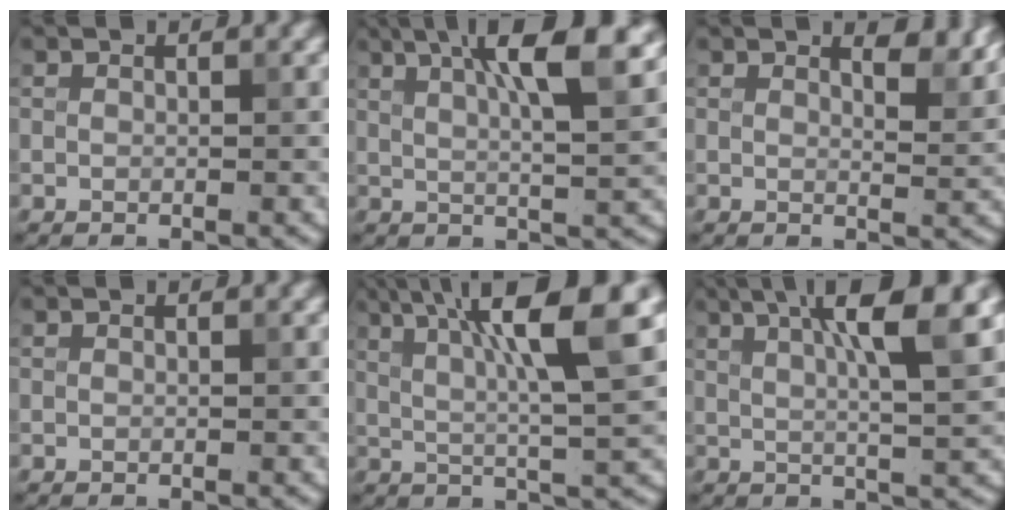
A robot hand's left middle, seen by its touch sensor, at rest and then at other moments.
{"total": 9.1, "force": [3.9, 2.2, 7.8], "torque": [-0.093, 0.024, 0.049]}
{"total": 3.4, "force": [2.5, 0.9, 2.1], "torque": [-0.027, 0.000, 0.035]}
{"total": 0.0}
{"total": 9.9, "force": [3.8, 1.5, 9.0], "torque": [-0.137, 0.012, 0.064]}
{"total": 7.8, "force": [2.9, 1.4, 7.1], "torque": [-0.094, 0.011, 0.045]}